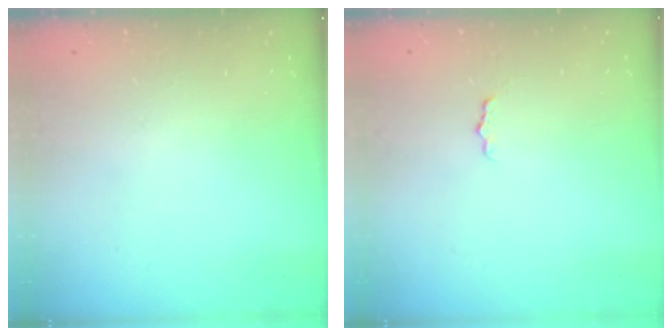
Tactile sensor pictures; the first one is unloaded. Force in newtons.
{"total": 2.9, "press": 2.9, "slide": 0.3}